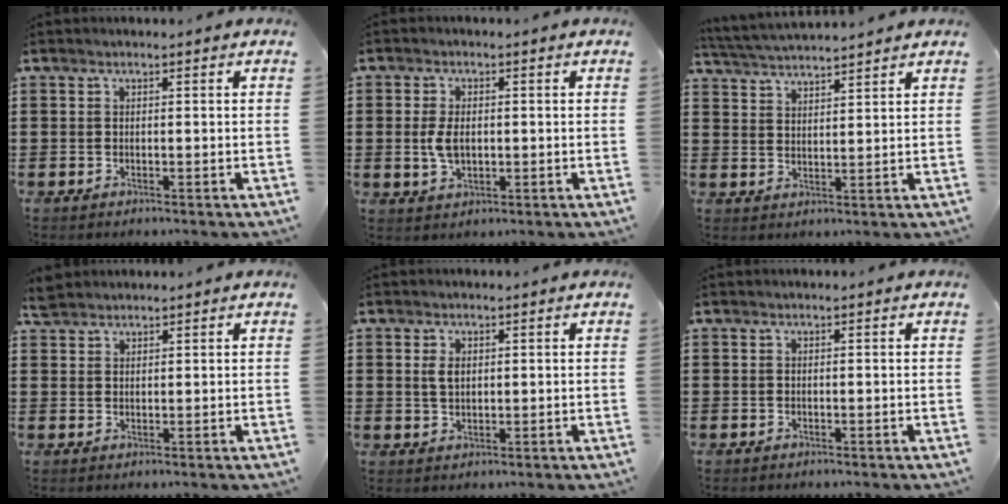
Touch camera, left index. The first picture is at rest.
{"total": 4.3, "force": [0.0, 2.4, 3.5], "torque": [-0.084, 0.001, -0.004]}
{"total": 3.8, "force": [3.7, -0.3, 0.5], "torque": [-0.025, -0.016, 0.066]}
{"total": 2.3, "force": [2.2, 0.7, 0.3], "torque": [-0.012, 0.002, 0.044]}
{"total": 2.5, "force": [0.7, 1.5, 1.8], "torque": [-0.041, 0.006, 0.013]}
{"total": 0.0}